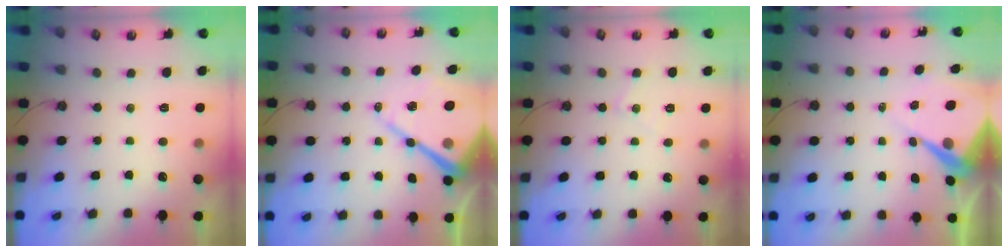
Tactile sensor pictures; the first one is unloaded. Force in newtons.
{"total": 18.7, "press": 18.6, "slide": 1.8}
{"total": 5.4, "press": 5.4, "slide": 0.3}
{"total": 8.2, "press": 8.2, "slide": 0.7}